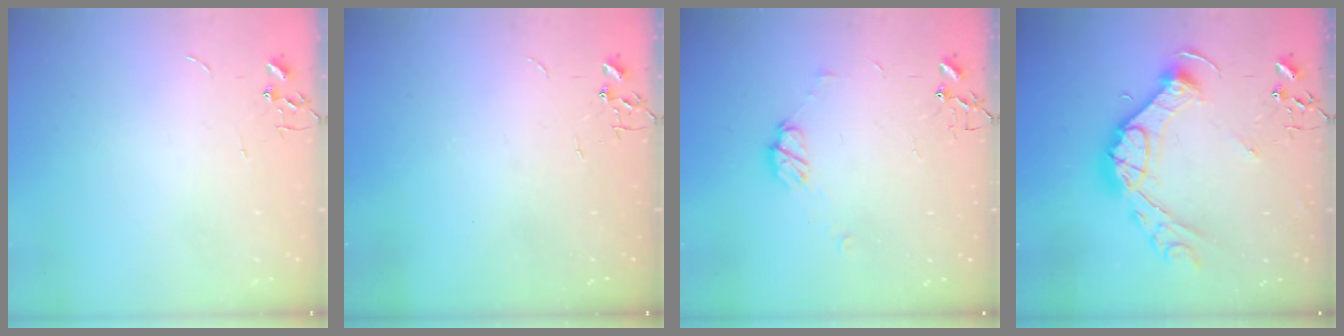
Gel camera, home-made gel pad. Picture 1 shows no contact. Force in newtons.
{"total": 0.0}
{"total": 7.1, "press": 7.1, "slide": 0.6}
{"total": 16.6, "press": 16.6, "slide": 1.4}